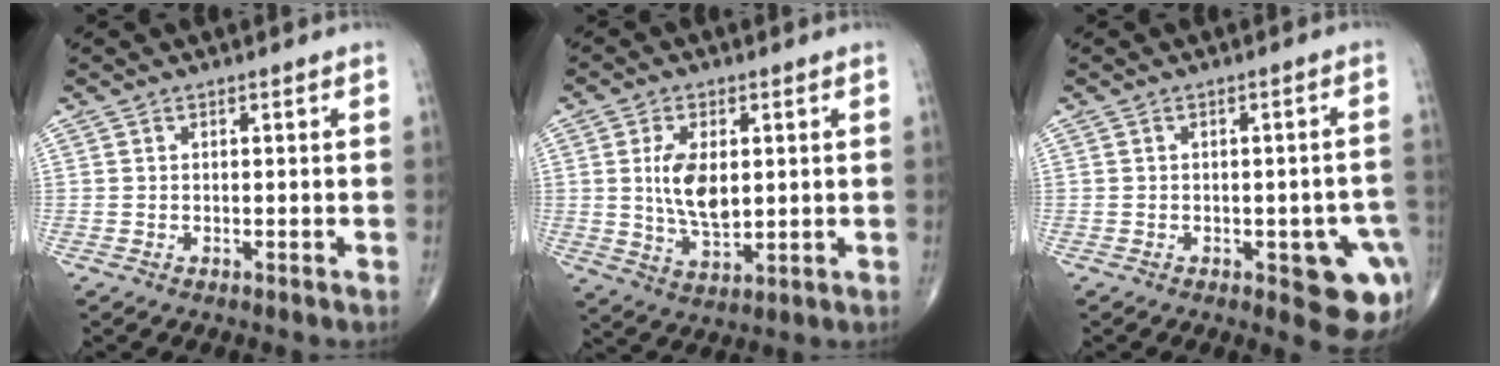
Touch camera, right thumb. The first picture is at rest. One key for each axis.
{"total": 9.3, "fx": 1.4, "fy": 5.0, "fz": 7.7, "tx": -0.135, "ty": -0.015, "tz": 0.034}
{"total": 10.7, "fx": -3.6, "fy": 4.3, "fz": 9.1, "tx": -0.076, "ty": 0.009, "tz": -0.035}